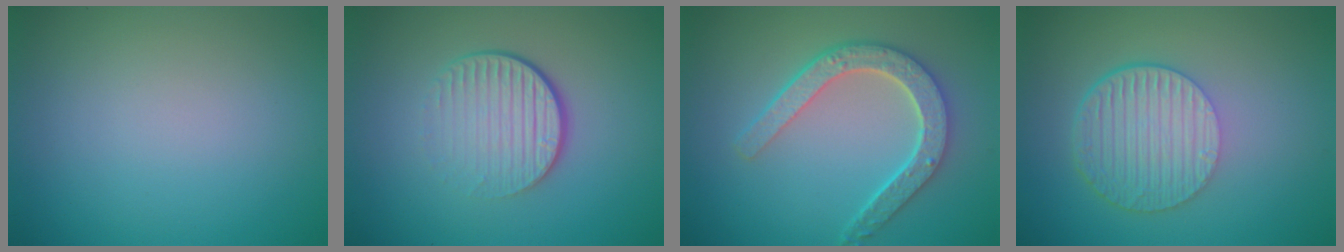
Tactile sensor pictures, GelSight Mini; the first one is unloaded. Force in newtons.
{"total": 4.4, "press": 2.7, "slide": 3.5}
{"total": 4.8, "press": 3.7, "slide": 3.0}
{"total": 6.1, "press": 4.1, "slide": 4.5}